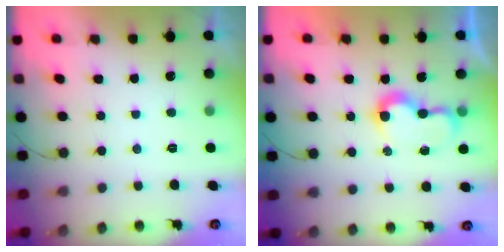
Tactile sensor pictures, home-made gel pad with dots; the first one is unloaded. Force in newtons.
{"total": 6.4, "press": 6.4, "slide": 0.6}